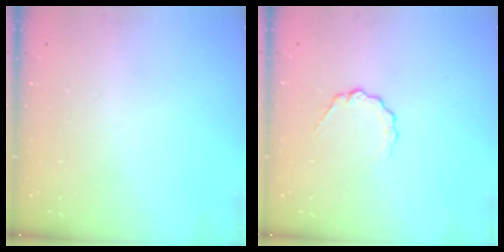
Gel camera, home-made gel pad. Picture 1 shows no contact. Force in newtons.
{"total": 4.3, "press": 4.3, "slide": 0.4}